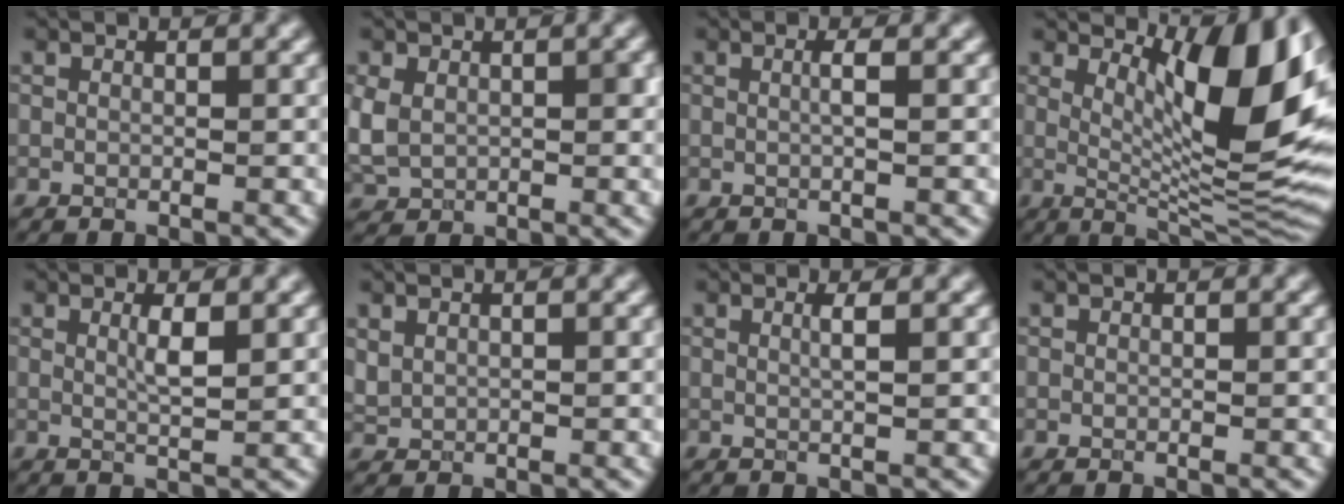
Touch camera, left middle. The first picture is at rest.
{"total": 4.0, "force": [0.3, 2.9, 2.8], "torque": [-0.073, -0.005, 0.014]}
{"total": 1.2, "force": [0.0, 0.2, 1.1], "torque": [-0.021, 0.004, -0.001]}
{"total": 11.6, "force": [3.7, 3.2, 10.5], "torque": [-0.151, -0.007, 0.073]}
{"total": 1.7, "force": [0.5, 0.2, 1.6], "torque": [-0.031, -0.002, 0.011]}
{"total": 0.7, "force": [0.6, 0.3, 0.1], "torque": [-0.012, -0.001, 0.026]}
{"total": 1.3, "force": [0.3, 0.3, 1.2], "torque": [-0.016, 0.003, 0.002]}
{"total": 0.0}